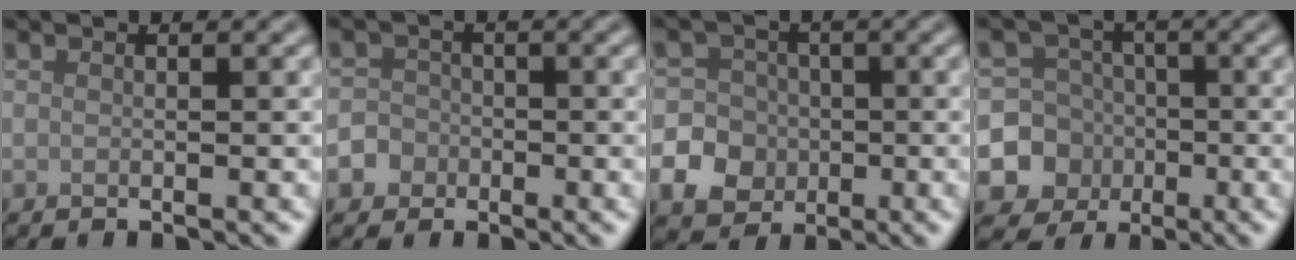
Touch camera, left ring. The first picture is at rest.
{"total": 3.2, "force": [-1.7, 2.8, 0.4], "torque": [0.019, -0.003, -0.033]}
{"total": 9.1, "force": [-3.0, 8.3, 2.1], "torque": [-0.043, -0.016, -0.075]}
{"total": 7.9, "force": [-2.4, 7.4, 1.2], "torque": [-0.001, -0.009, -0.068]}